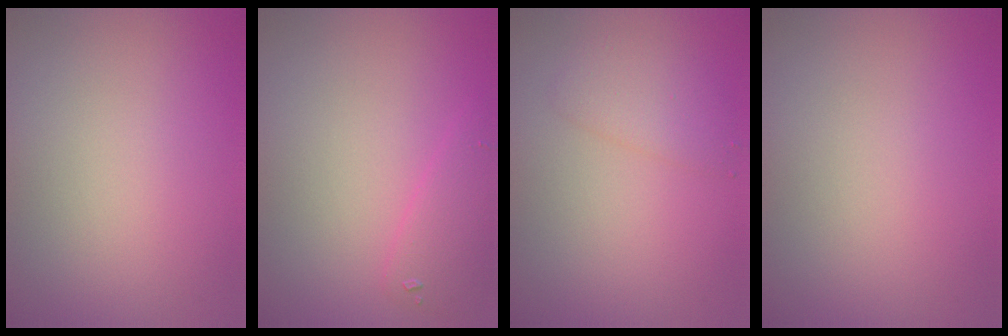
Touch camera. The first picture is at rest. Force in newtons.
{"total": 2.1, "press": 2.1, "slide": 0.2}
{"total": 2.1, "press": 2.1, "slide": 0.1}
{"total": 0.0}